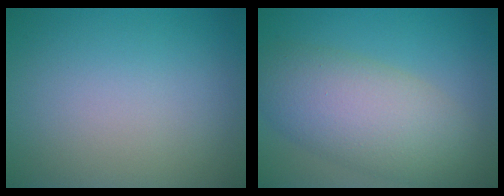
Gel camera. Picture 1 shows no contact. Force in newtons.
{"total": 7.5, "press": 7.5, "slide": 0.3}